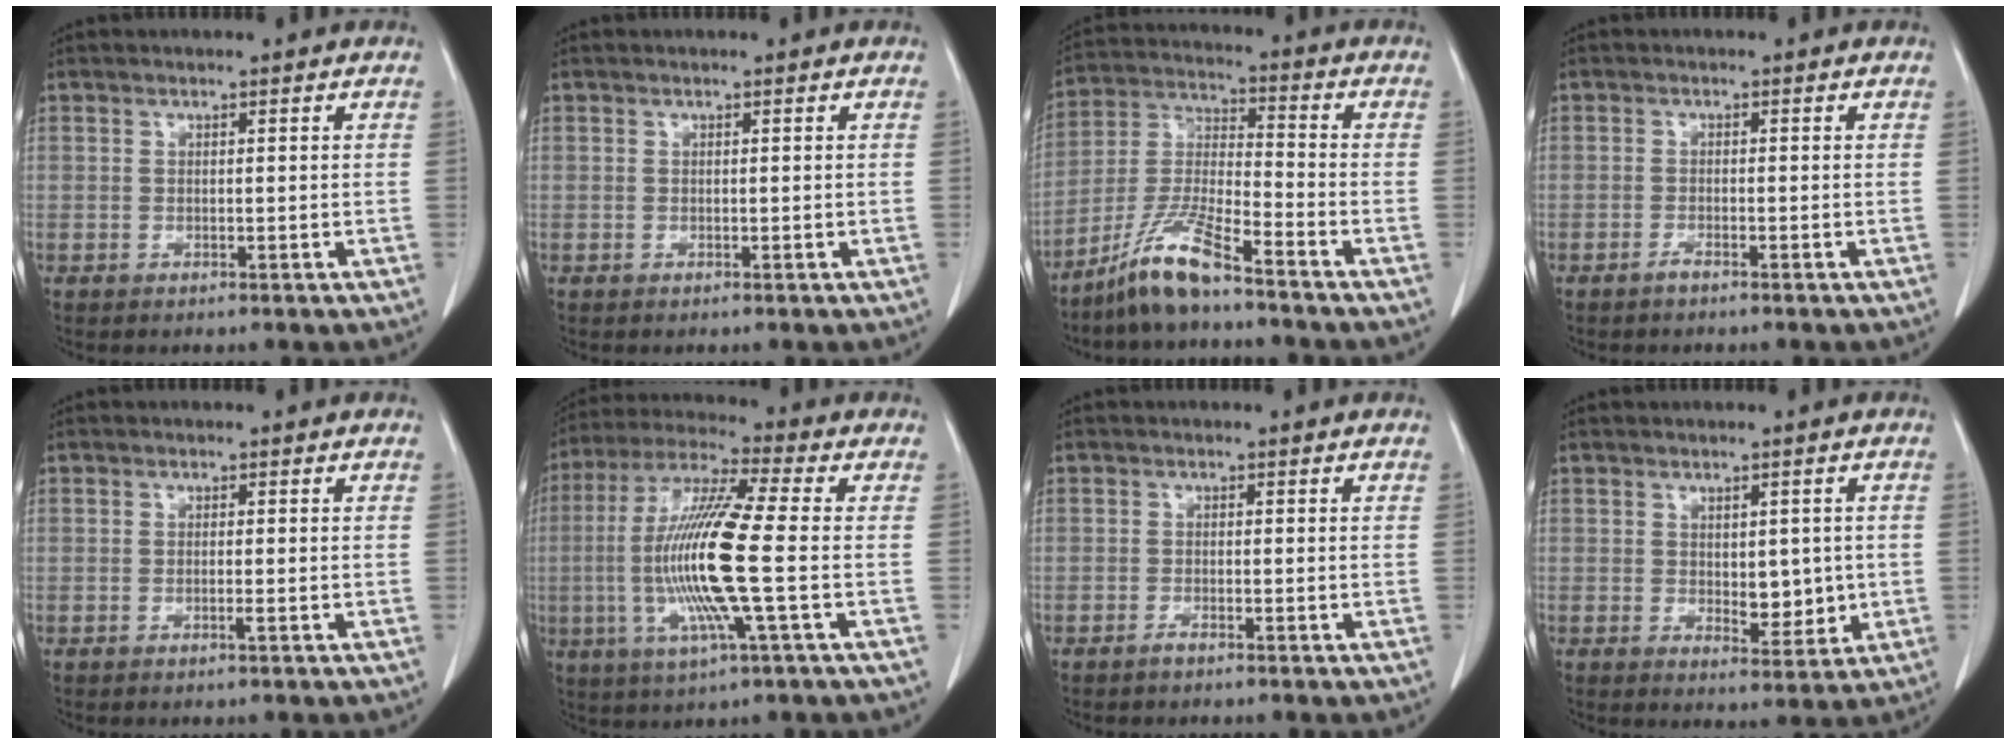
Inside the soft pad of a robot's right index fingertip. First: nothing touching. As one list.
[{"total": 0.0}, {"total": 9.9, "force": [-7.6, 0.4, 6.3], "torque": [-0.140, -0.018, -0.153]}, {"total": 1.0, "force": [-0.9, 0.0, 0.5], "torque": [-0.009, 0.000, -0.016]}, {"total": 0.8, "force": [-0.4, -0.1, 0.7], "torque": [-0.015, 0.000, -0.004]}, {"total": 15.5, "force": [-2.1, 0.2, 15.3], "torque": [-0.317, -0.007, -0.048]}, {"total": 0.9, "force": [-0.8, 0.0, 0.4], "torque": [-0.008, 0.000, -0.014]}, {"total": 5.1, "force": [-0.1, 2.6, 4.3], "torque": [-0.055, -0.006, 0.012]}]